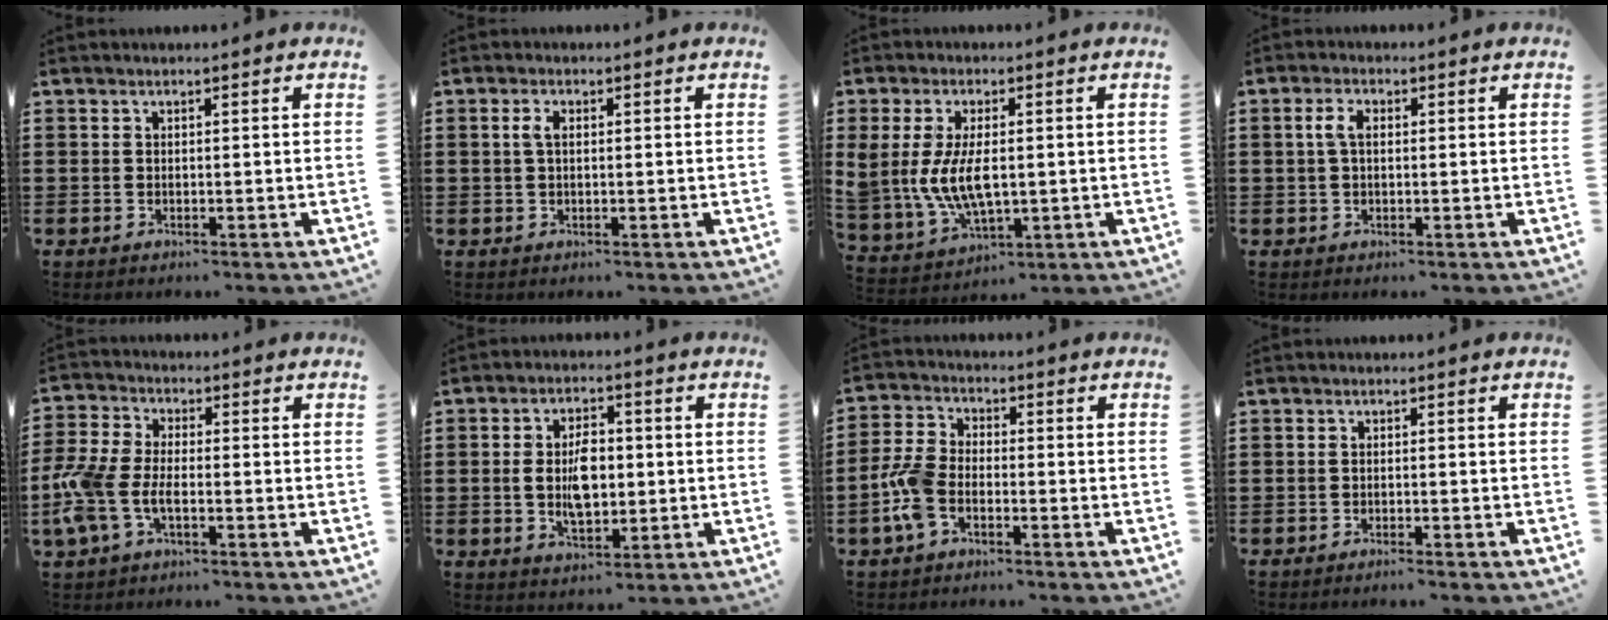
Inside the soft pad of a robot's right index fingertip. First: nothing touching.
{"total": 2.0, "force": [0.4, 1.0, 1.7], "torque": [-0.037, 0.007, 0.004]}
{"total": 8.0, "force": [0.2, 4.4, 6.7], "torque": [-0.156, 0.003, -0.001]}
{"total": 3.0, "force": [0.4, 1.5, 2.5], "torque": [-0.060, 0.006, 0.003]}
{"total": 7.1, "force": [-2.3, 3.4, 5.7], "torque": [-0.155, -0.011, -0.053]}
{"total": 6.8, "force": [-0.1, 3.9, 5.5], "torque": [-0.097, 0.005, -0.007]}
{"total": 6.3, "force": [-2.5, 3.5, 4.6], "torque": [-0.123, 0.000, -0.056]}
{"total": 0.8, "force": [-0.7, -0.1, 0.4], "torque": [-0.007, -0.002, -0.014]}